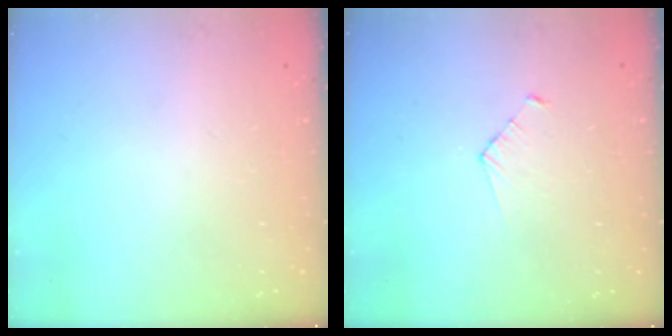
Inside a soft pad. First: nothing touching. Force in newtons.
{"total": 3.2, "press": 3.2, "slide": 0.3}